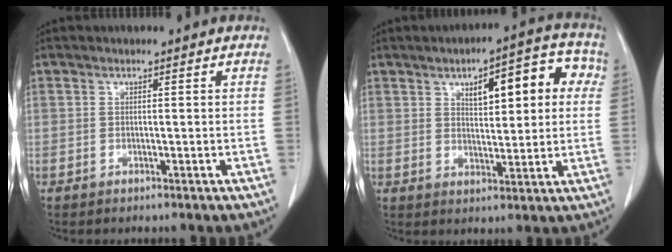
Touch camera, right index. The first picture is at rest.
{"total": 11.0, "force": [3.6, 4.0, 9.6], "torque": [-0.123, 0.030, 0.049]}